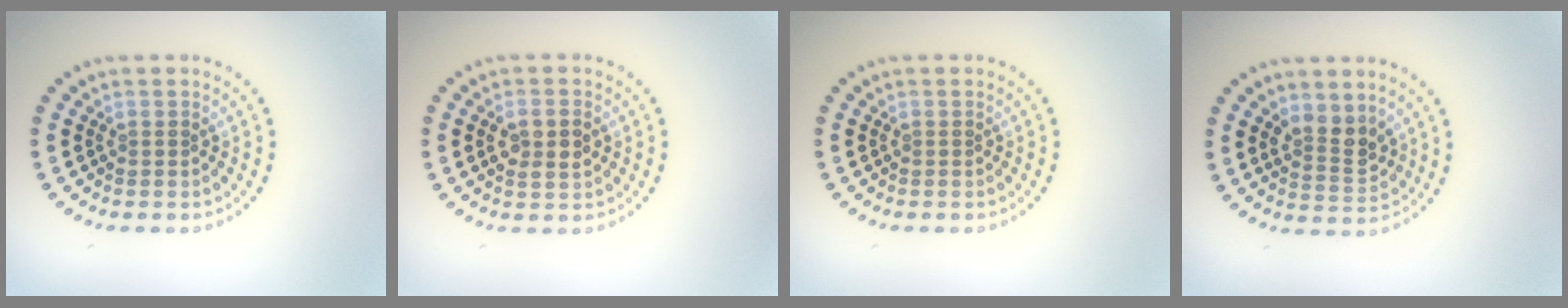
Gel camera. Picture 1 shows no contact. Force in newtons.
{"total": 2.5, "press": 2.5, "slide": 0.2}
{"total": 0.0}
{"total": 2.8, "press": 2.5, "slide": 1.3}